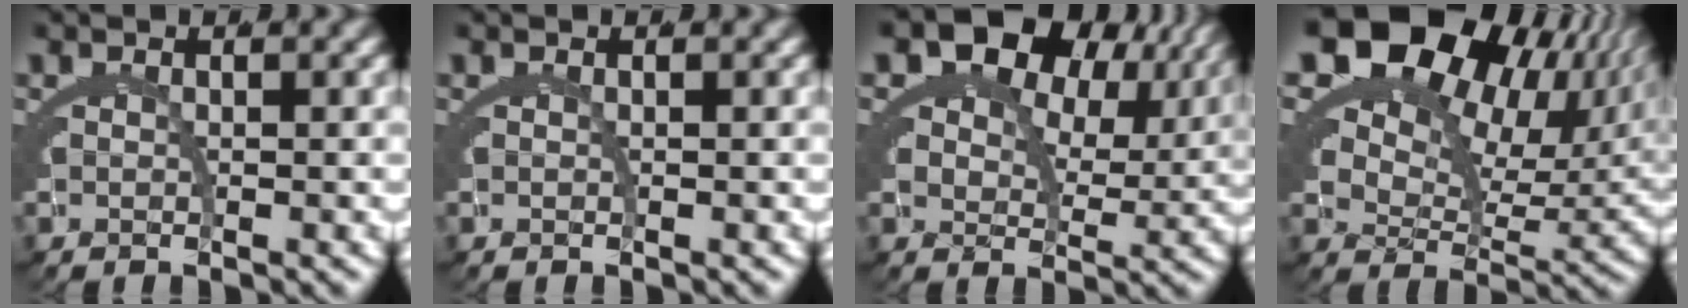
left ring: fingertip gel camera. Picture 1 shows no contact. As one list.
[{"total": 0.0}, {"total": 10.1, "force": [4.2, 6.8, 6.1], "torque": [-0.099, -0.001, 0.057]}, {"total": 14.8, "force": [5.5, 9.4, 10.0], "torque": [-0.171, 0.012, 0.076]}]